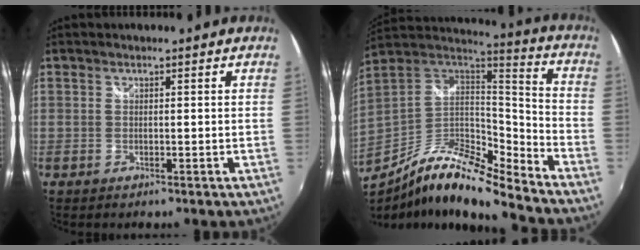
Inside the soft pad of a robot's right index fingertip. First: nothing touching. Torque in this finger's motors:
{"motor_torque": [0.49, -0.57, 0.17, 0.04]}